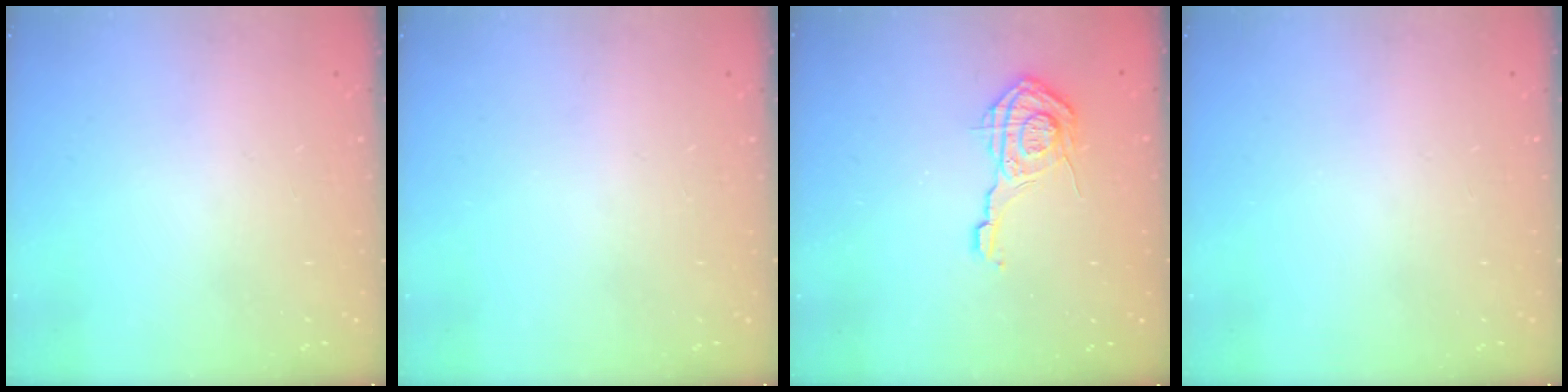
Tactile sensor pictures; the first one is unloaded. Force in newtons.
{"total": 0.0}
{"total": 11.4, "press": 11.4, "slide": 0.6}
{"total": 0.0}